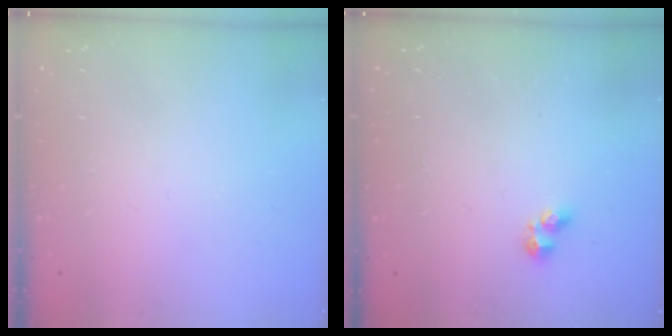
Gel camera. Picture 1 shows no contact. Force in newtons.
{"total": 2.8, "press": 2.7, "slide": 0.5}